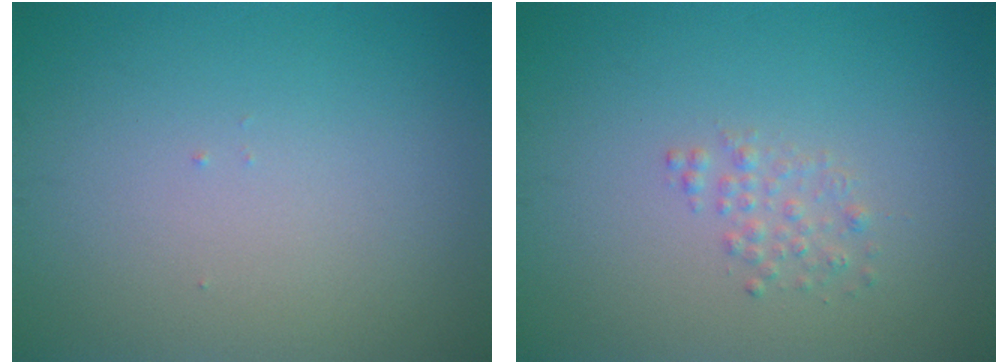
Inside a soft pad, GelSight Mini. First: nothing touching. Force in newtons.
{"total": 1.3, "press": 1.3, "slide": 0.0}